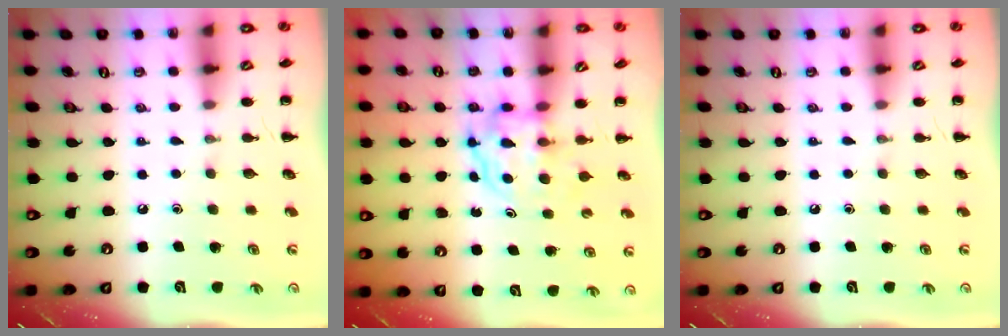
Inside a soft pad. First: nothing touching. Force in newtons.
{"total": 3.9, "press": 3.9, "slide": 0.2}
{"total": 0.0}